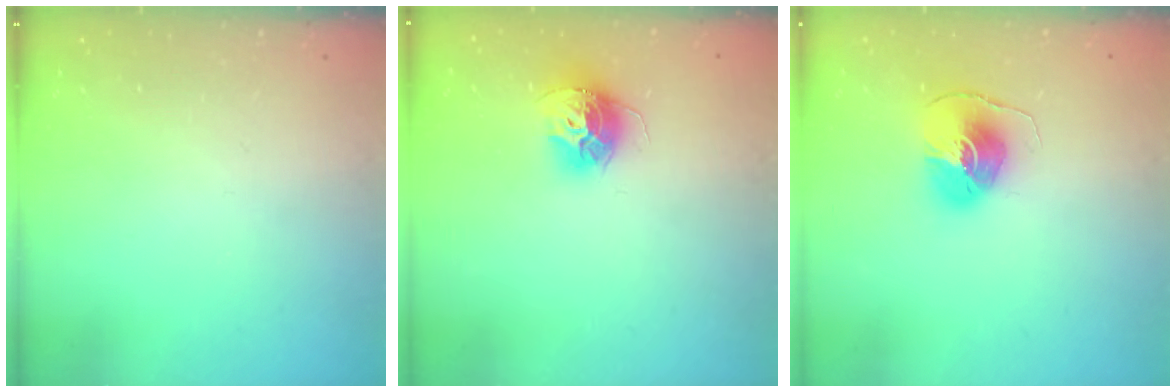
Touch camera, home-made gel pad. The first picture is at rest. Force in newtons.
{"total": 12.2, "press": 12.1, "slide": 1.1}
{"total": 8.1, "press": 8.1, "slide": 0.1}